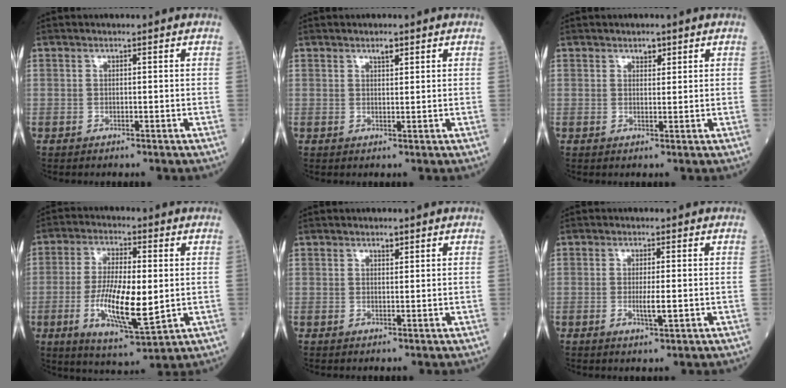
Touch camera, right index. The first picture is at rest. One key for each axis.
{"total": 1.9, "fx": 1.3, "fy": 0.8, "fz": 1.3, "tx": -0.029, "ty": -0.001, "tz": 0.024}
{"total": 2.1, "fx": 1.3, "fy": 1.2, "fz": 1.1, "tx": -0.024, "ty": 0.001, "tz": 0.026}
{"total": 13.1, "fx": -1.5, "fy": 3.5, "fz": 12.5, "tx": -0.242, "ty": -0.013, "tz": -0.021}
{"total": 1.3, "fx": 0.9, "fy": 0.6, "fz": 0.8, "tx": -0.019, "ty": 0.000, "tz": 0.017}
{"total": 3.3, "fx": -0.5, "fy": 0.7, "fz": 3.1, "tx": -0.062, "ty": -0.004, "tz": -0.006}